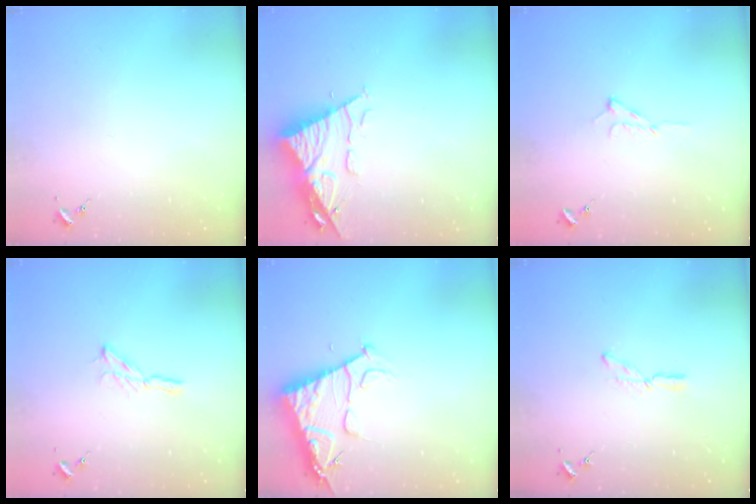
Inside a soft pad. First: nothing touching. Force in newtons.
{"total": 13.0, "press": 12.9, "slide": 1.4}
{"total": 7.4, "press": 7.3, "slide": 0.8}
{"total": 5.4, "press": 5.4, "slide": 0.4}
{"total": 13.0, "press": 12.9, "slide": 1.3}
{"total": 6.9, "press": 6.9, "slide": 0.4}